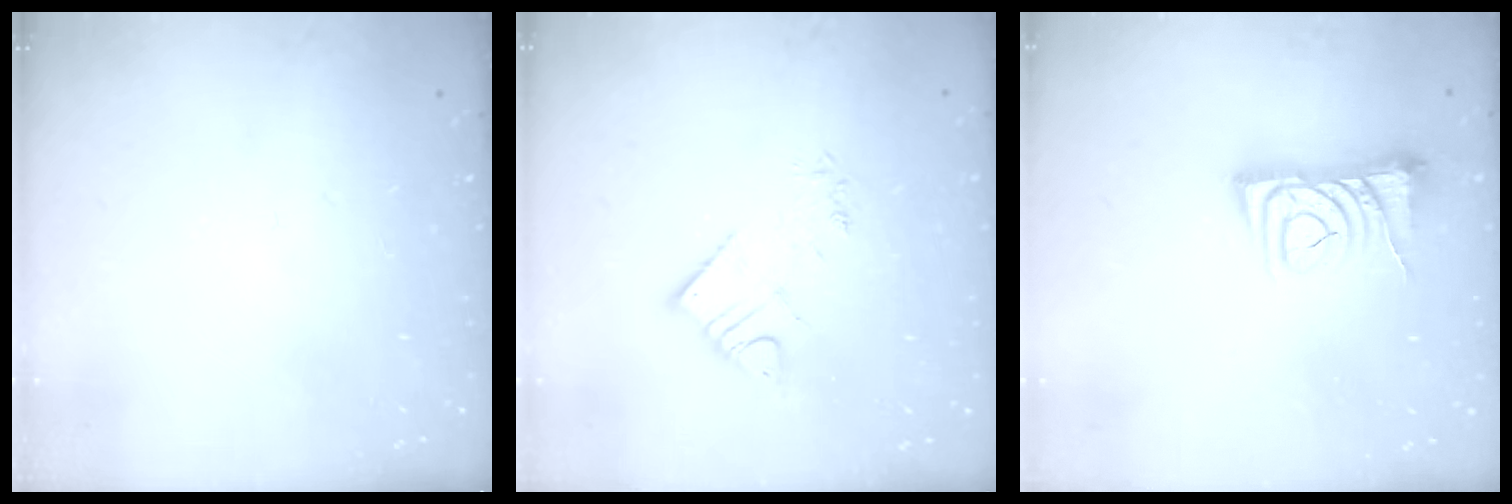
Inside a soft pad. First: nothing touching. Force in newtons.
{"total": 7.1, "press": 7.1, "slide": 0.6}
{"total": 7.1, "press": 7.1, "slide": 1.0}